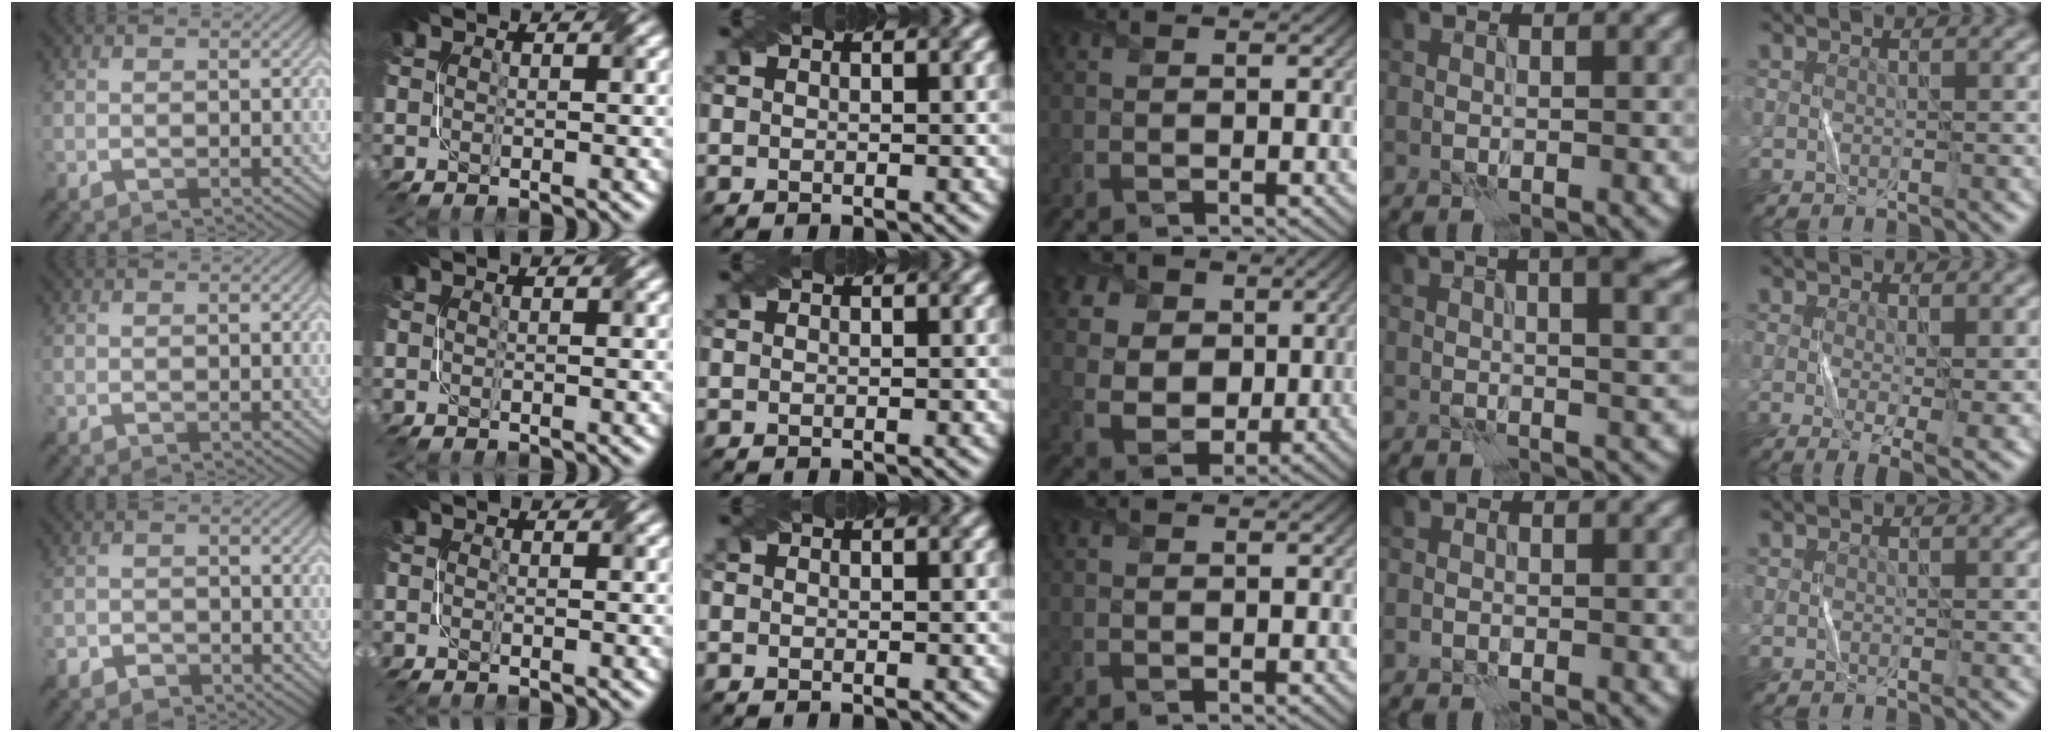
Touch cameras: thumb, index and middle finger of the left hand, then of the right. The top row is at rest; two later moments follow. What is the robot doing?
{"motion": "fold", "object": "bubble wrap"}